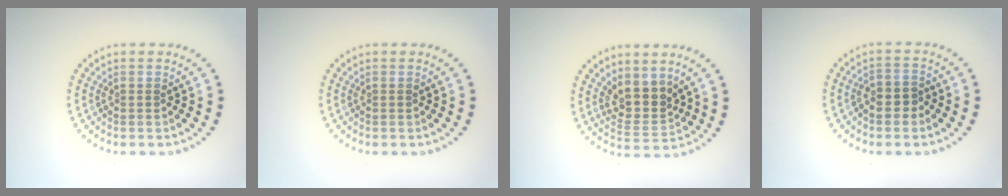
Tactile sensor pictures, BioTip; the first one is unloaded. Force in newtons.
{"total": 0.0}
{"total": 3.4, "press": 2.8, "slide": 1.9}
{"total": 1.7, "press": 1.6, "slide": 0.8}